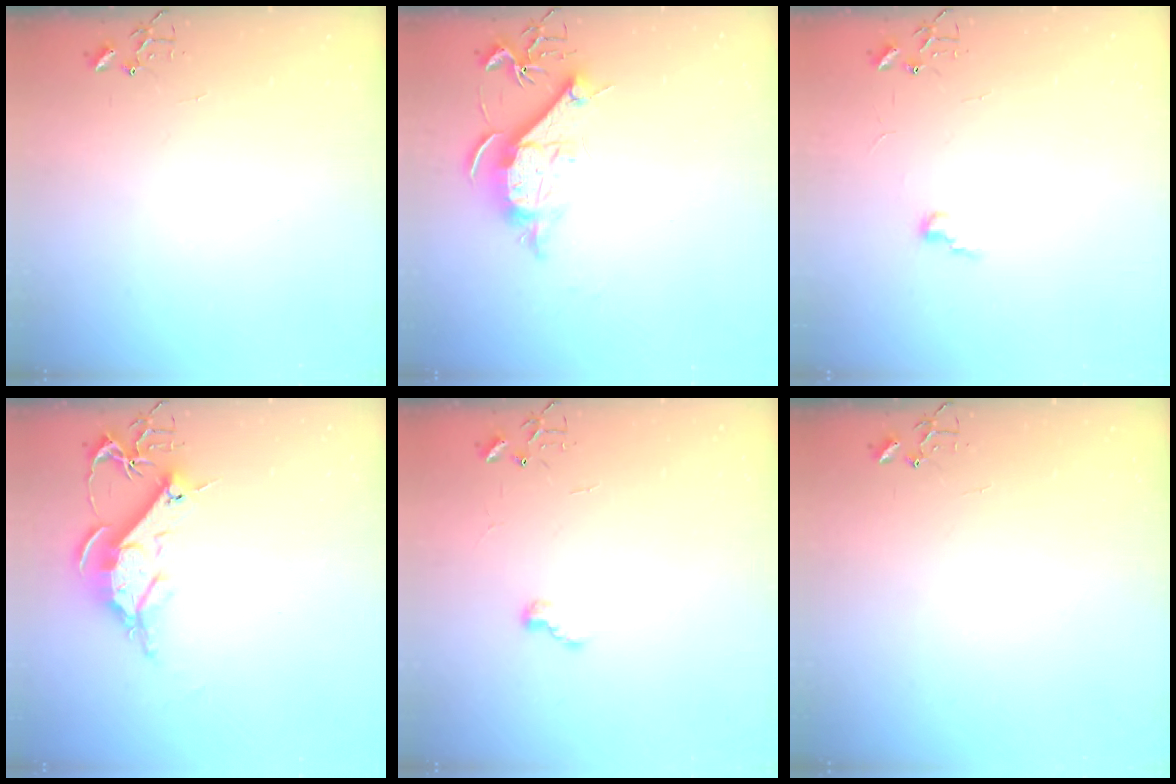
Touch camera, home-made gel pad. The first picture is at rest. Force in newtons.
{"total": 11.3, "press": 11.3, "slide": 0.0}
{"total": 6.2, "press": 6.2, "slide": 0.8}
{"total": 12.1, "press": 12.1, "slide": 1.1}
{"total": 7.2, "press": 7.2, "slide": 0.5}
{"total": 0.0}